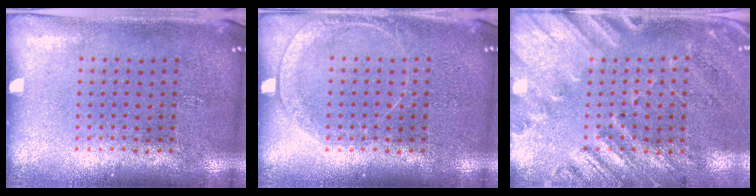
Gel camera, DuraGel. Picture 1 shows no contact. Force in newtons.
{"total": 1.4, "press": 1.4, "slide": 0.1}
{"total": 2.4, "press": 1.9, "slide": 1.6}